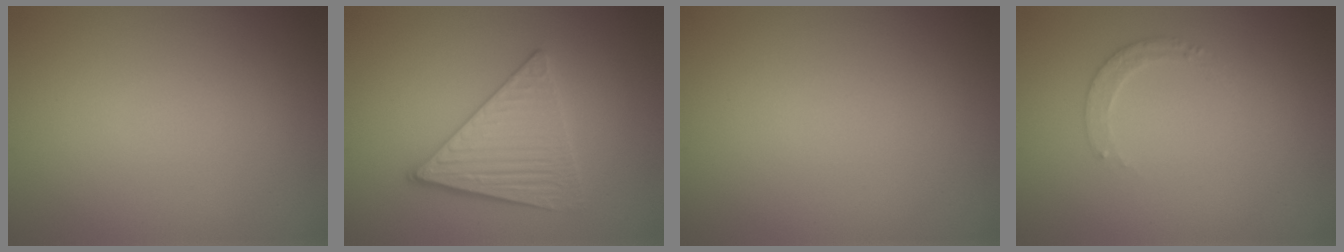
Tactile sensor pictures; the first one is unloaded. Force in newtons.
{"total": 4.1, "press": 3.5, "slide": 2.1}
{"total": 0.0}
{"total": 1.5, "press": 1.5, "slide": 0.2}